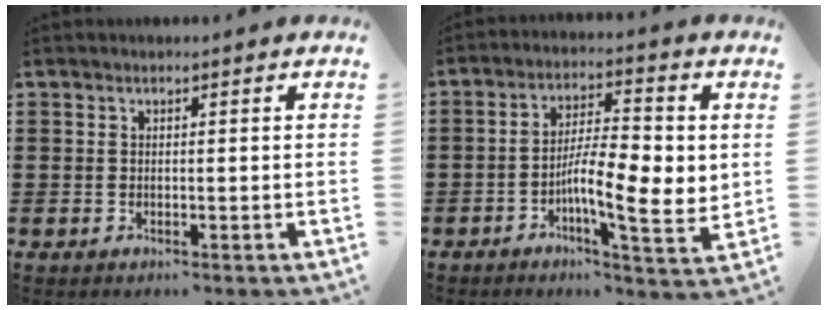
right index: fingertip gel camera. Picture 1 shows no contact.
{"total": 8.9, "force": [-0.8, 2.7, 8.5], "torque": [-0.154, -0.009, -0.019]}